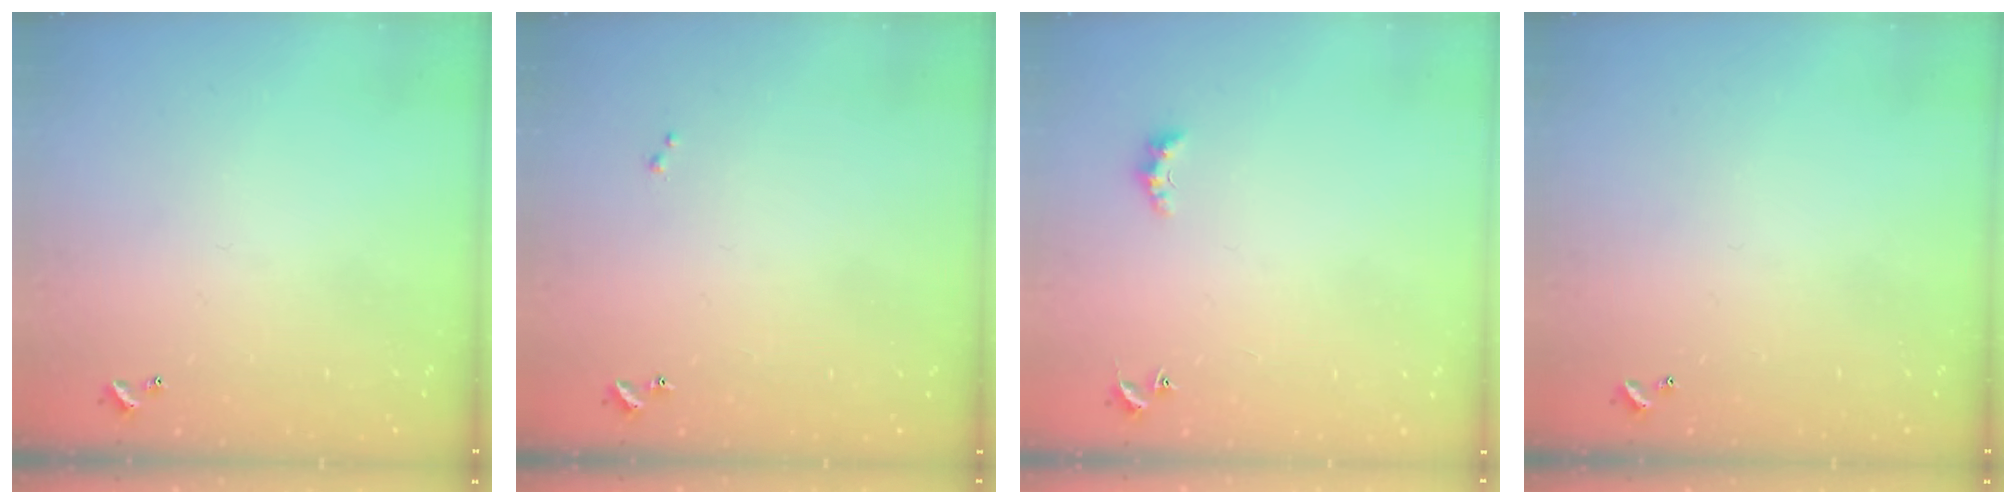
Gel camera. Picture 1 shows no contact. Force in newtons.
{"total": 0.0}
{"total": 2.7, "press": 2.7, "slide": 0.6}
{"total": 0.0}